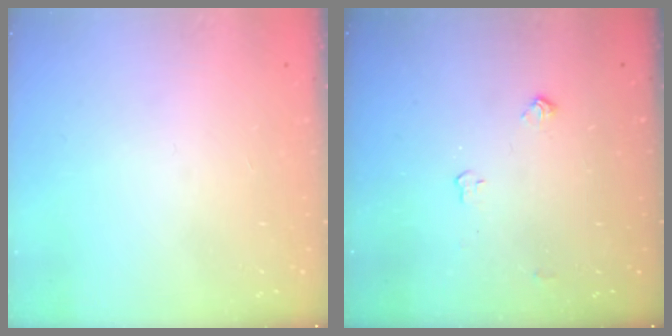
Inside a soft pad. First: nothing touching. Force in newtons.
{"total": 4.0, "press": 4.0, "slide": 0.6}